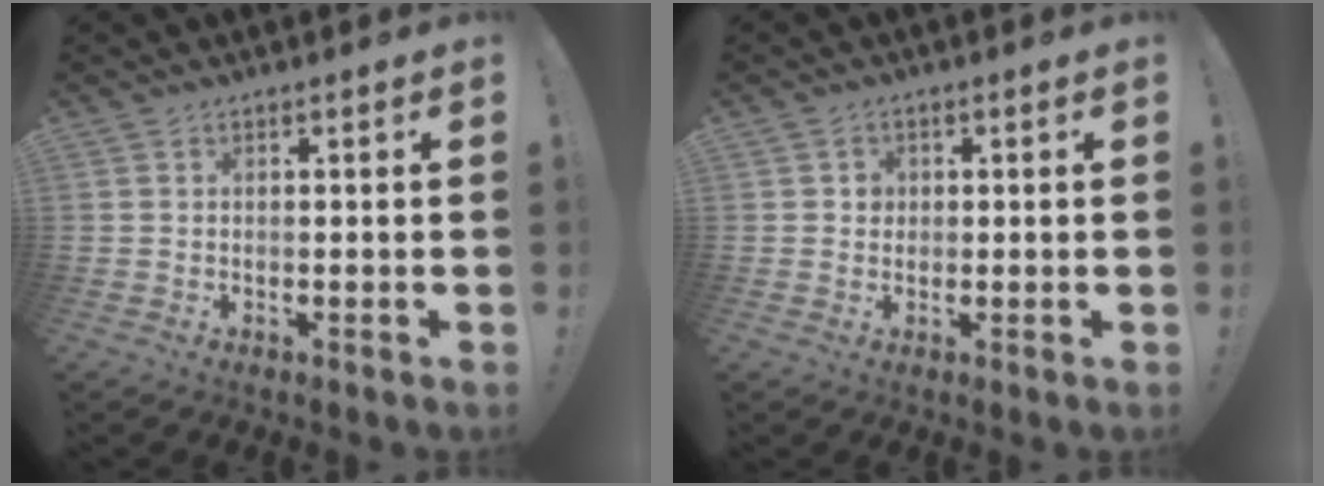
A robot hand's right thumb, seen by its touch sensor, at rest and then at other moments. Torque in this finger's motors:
{"motor_torque": [0.01, 0.15, 0.06, -0.13, -0.01]}